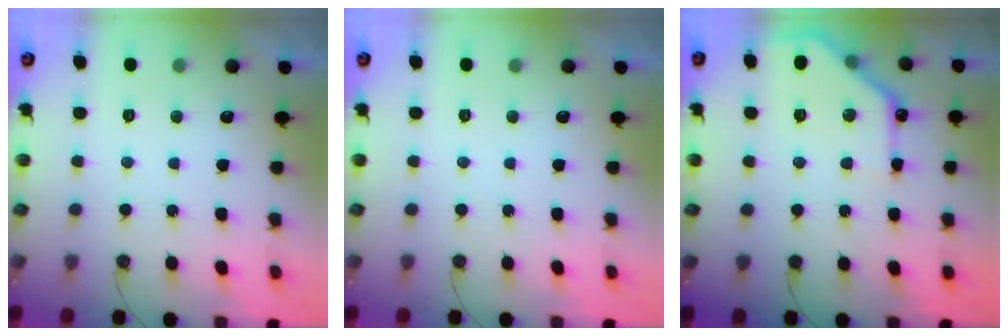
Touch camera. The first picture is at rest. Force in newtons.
{"total": 0.0}
{"total": 12.5, "press": 12.5, "slide": 0.5}